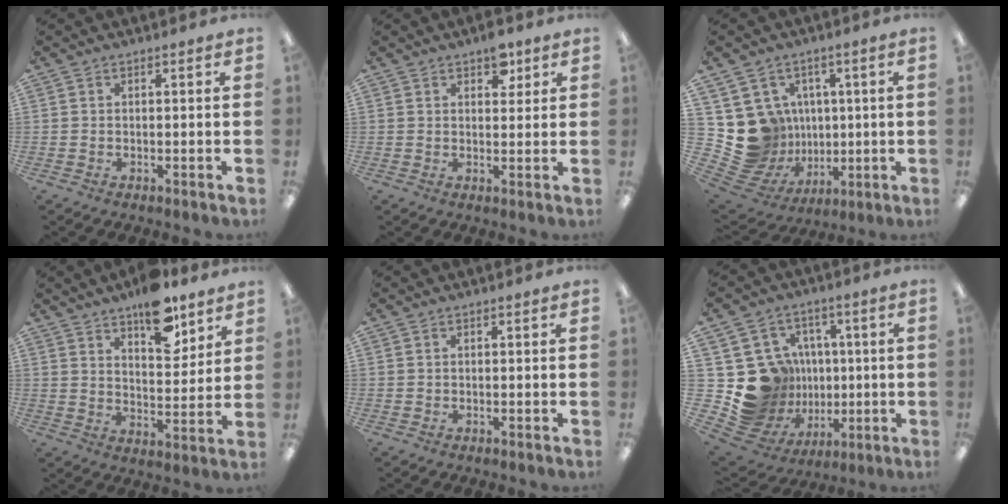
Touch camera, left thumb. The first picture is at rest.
{"total": 5.3, "force": [3.3, 2.9, 2.9], "torque": [-0.024, -0.011, 0.052]}
{"total": 13.7, "force": [1.9, 13.2, 3.1], "torque": [-0.092, -0.028, 0.064]}
{"total": 13.1, "force": [9.5, 5.5, 7.0], "torque": [-0.084, -0.058, 0.162]}
{"total": 0.0}
{"total": 19.1, "force": [0.7, 18.4, 5.1], "torque": [-0.107, -0.018, 0.074]}